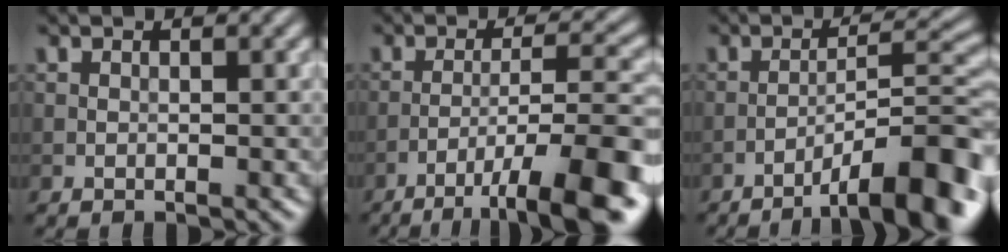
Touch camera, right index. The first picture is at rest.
{"total": 10.6, "force": [-6.4, 1.9, 8.2], "torque": [-0.126, 0.012, -0.096]}
{"total": 10.4, "force": [-6.6, 2.1, 7.8], "torque": [-0.109, 0.019, -0.098]}